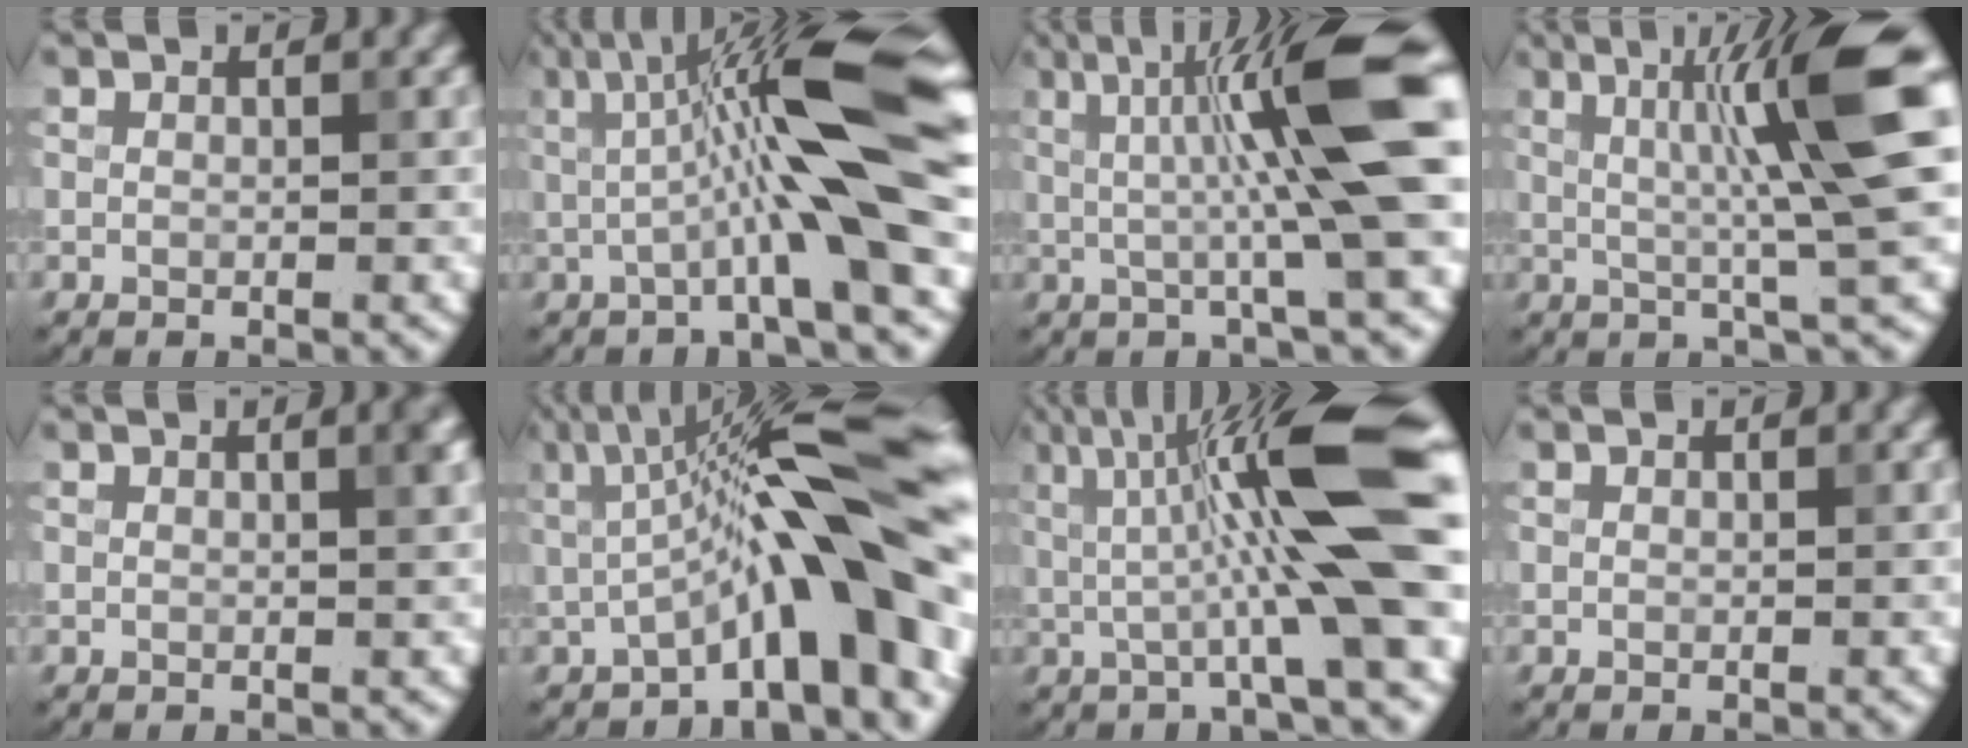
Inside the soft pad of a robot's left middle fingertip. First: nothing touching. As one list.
[{"total": 11.1, "force": [0.7, 1.3, 11.0], "torque": [-0.169, 0.015, 0.011]}, {"total": 11.0, "force": [1.6, 1.1, 10.8], "torque": [-0.151, 0.010, 0.027]}, {"total": 10.0, "force": [1.8, 0.8, 9.8], "torque": [-0.137, 0.015, 0.031]}, {"total": 1.5, "force": [0.5, 0.4, 1.3], "torque": [-0.015, 0.003, 0.010]}, {"total": 13.1, "force": [-0.6, 2.5, 12.8], "torque": [-0.182, 0.034, -0.010]}, {"total": 12.2, "force": [1.6, 1.6, 12.0], "torque": [-0.185, 0.012, 0.030]}, {"total": 0.0}]